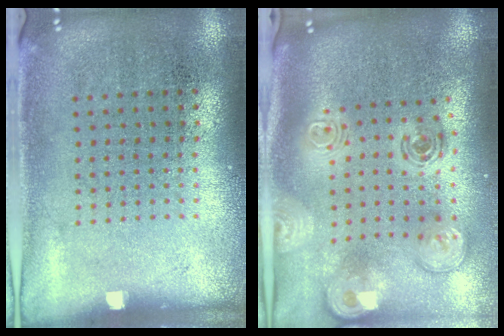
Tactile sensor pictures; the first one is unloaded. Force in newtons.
{"total": 3.1, "press": 2.1, "slide": 2.3}